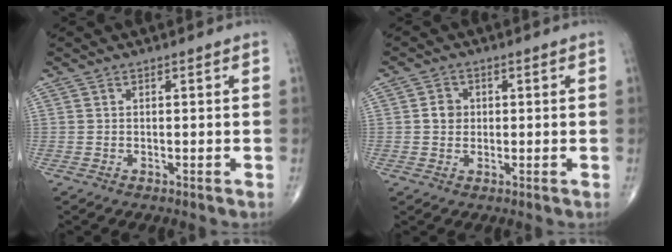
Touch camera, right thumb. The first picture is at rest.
{"total": 2.9, "force": [0.2, 2.6, 1.4], "torque": [-0.008, 0.007, -0.001]}